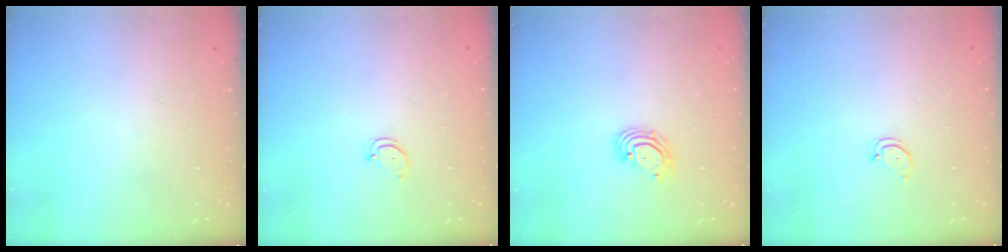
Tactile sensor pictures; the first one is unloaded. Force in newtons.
{"total": 2.4, "press": 2.4, "slide": 0.2}
{"total": 4.5, "press": 4.5, "slide": 0.5}
{"total": 2.4, "press": 2.4, "slide": 0.2}